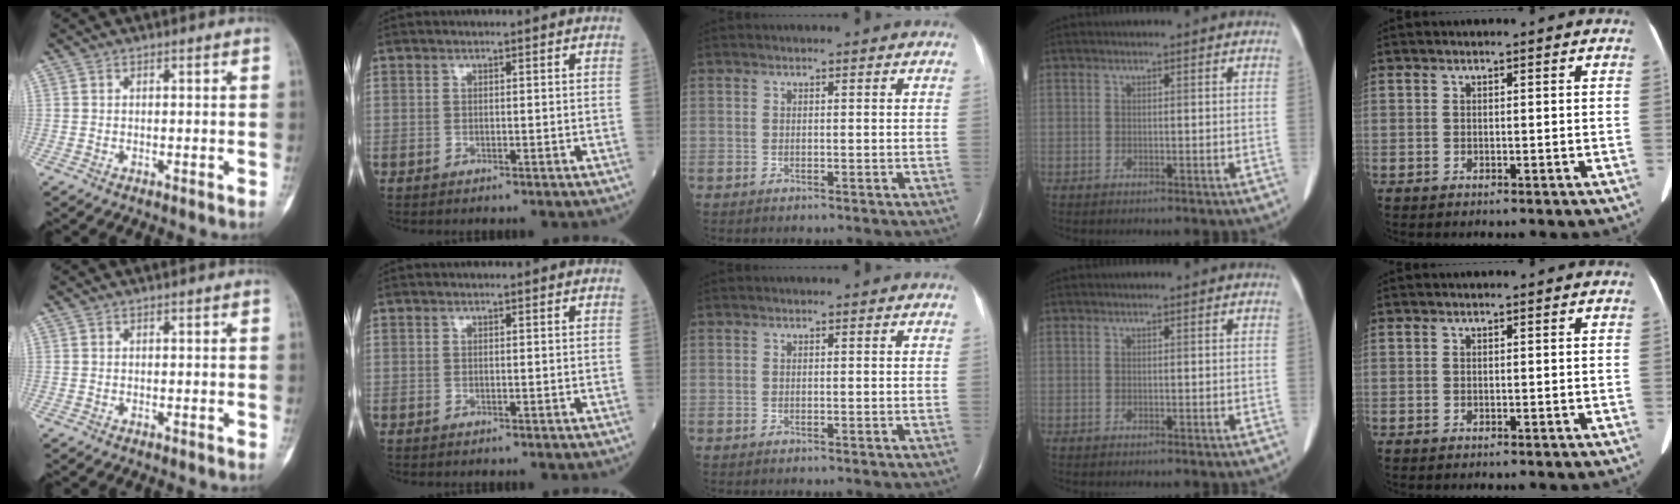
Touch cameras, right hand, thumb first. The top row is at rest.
{}